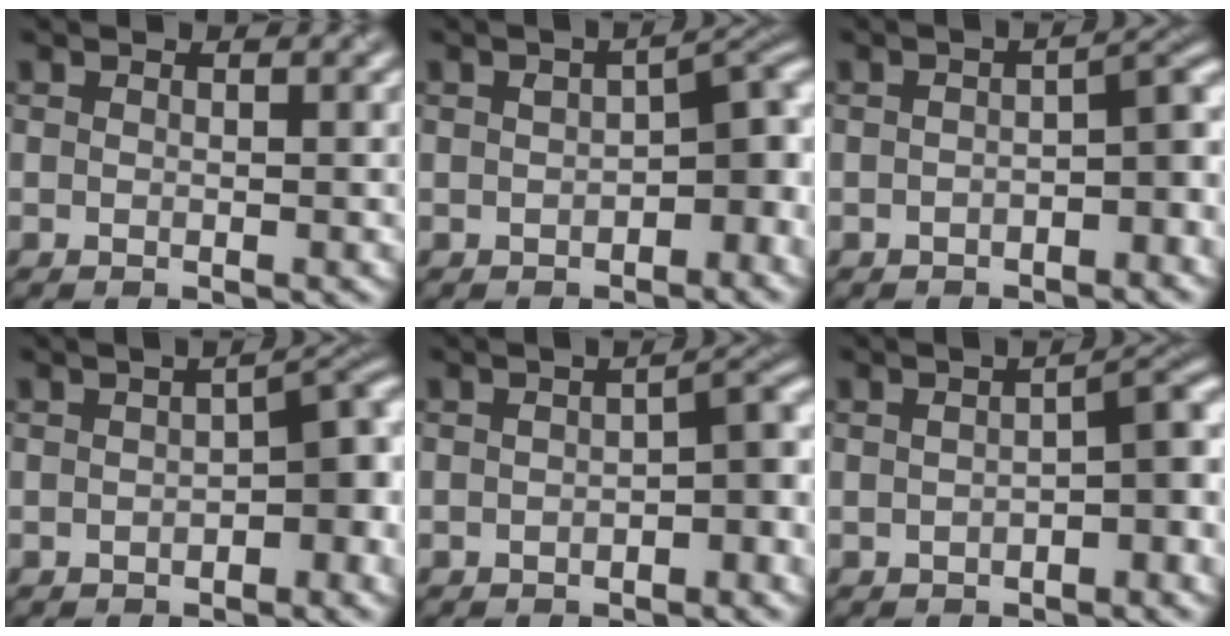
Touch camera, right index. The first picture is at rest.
{"total": 5.7, "force": [-1.0, 3.1, 4.7], "torque": [-0.046, 0.009, -0.021]}
{"total": 4.0, "force": [-1.7, 1.7, 3.2], "torque": [-0.036, 0.012, -0.031]}
{"total": 4.9, "force": [-1.2, 2.4, 4.1], "torque": [-0.037, 0.007, -0.023]}
{"total": 3.9, "force": [-1.3, 1.7, 3.3], "torque": [-0.038, 0.011, -0.025]}
{"total": 4.3, "force": [-1.2, 1.5, 3.8], "torque": [-0.048, 0.012, -0.022]}